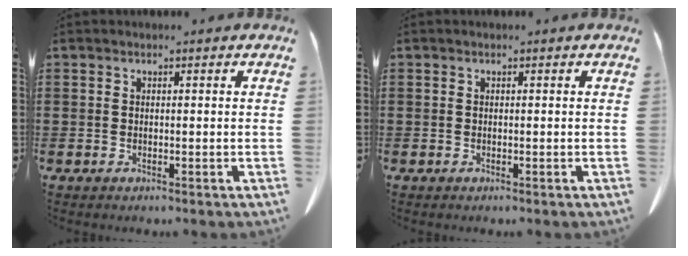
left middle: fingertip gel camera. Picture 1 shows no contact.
{"total": 0.0}